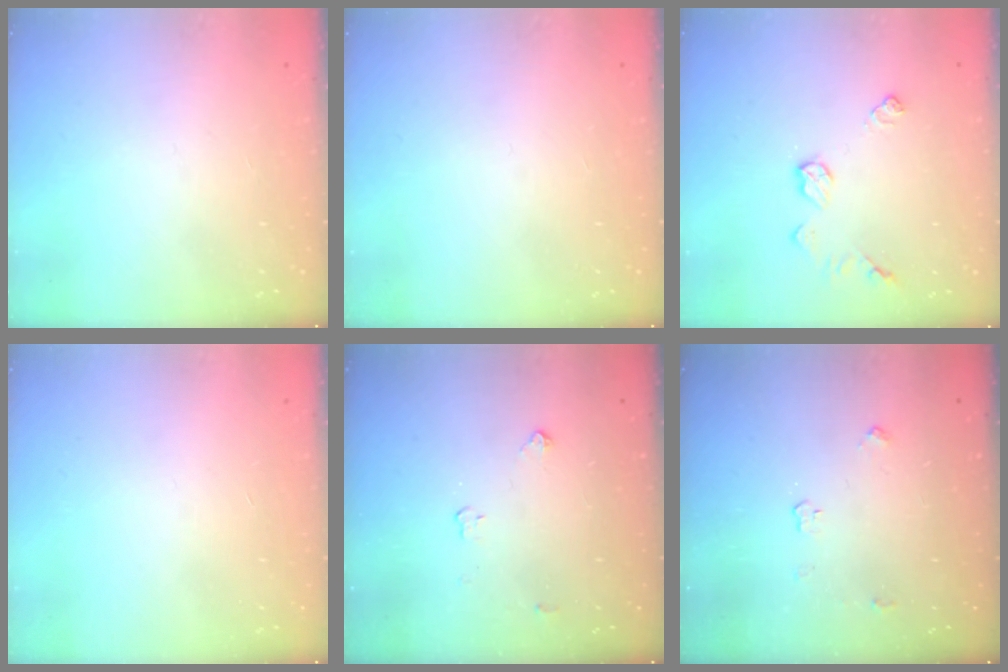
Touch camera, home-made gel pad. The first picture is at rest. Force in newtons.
{"total": 0.0}
{"total": 7.6, "press": 7.6, "slide": 0.3}
{"total": 0.0}
{"total": 2.8, "press": 2.8, "slide": 0.4}
{"total": 3.0, "press": 2.9, "slide": 0.5}